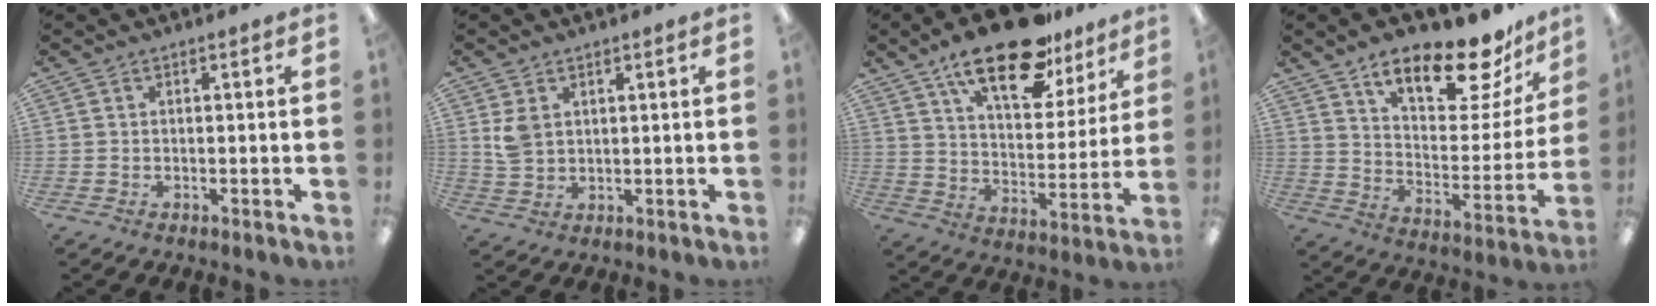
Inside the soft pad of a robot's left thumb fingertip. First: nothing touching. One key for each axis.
{"total": 4.4, "fx": 1.8, "fy": 3.1, "fz": 2.6, "tx": -0.047, "ty": 0.001, "tz": 0.035}
{"total": 20.6, "fx": 14.5, "fy": 8.3, "fz": 12.1, "tx": -0.191, "ty": -0.081, "tz": 0.244}
{"total": 19.6, "fx": 14.9, "fy": 6.6, "fz": 10.7, "tx": -0.163, "ty": -0.099, "tz": 0.250}